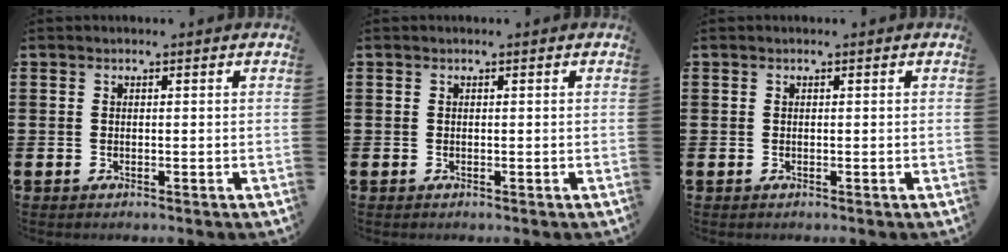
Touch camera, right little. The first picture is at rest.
{"total": 0.0}
{"total": 0.0}